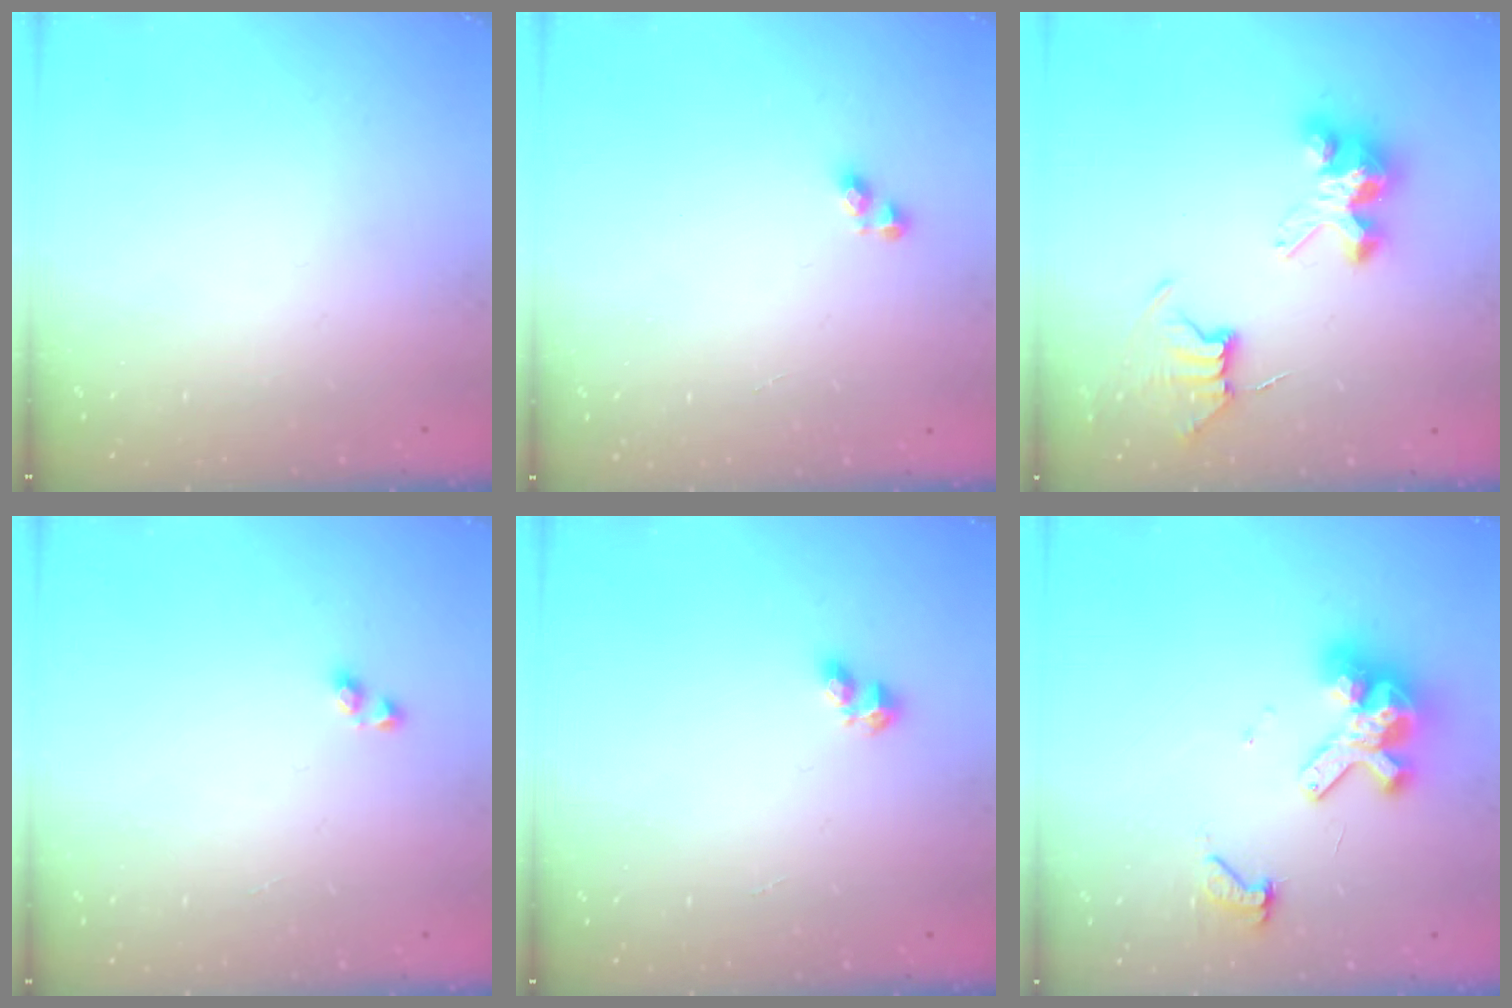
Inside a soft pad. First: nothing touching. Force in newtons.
{"total": 3.2, "press": 3.2, "slide": 0.6}
{"total": 8.9, "press": 8.8, "slide": 0.7}
{"total": 2.9, "press": 2.9, "slide": 0.2}
{"total": 2.1, "press": 2.0, "slide": 0.8}
{"total": 11.4, "press": 11.4, "slide": 1.4}